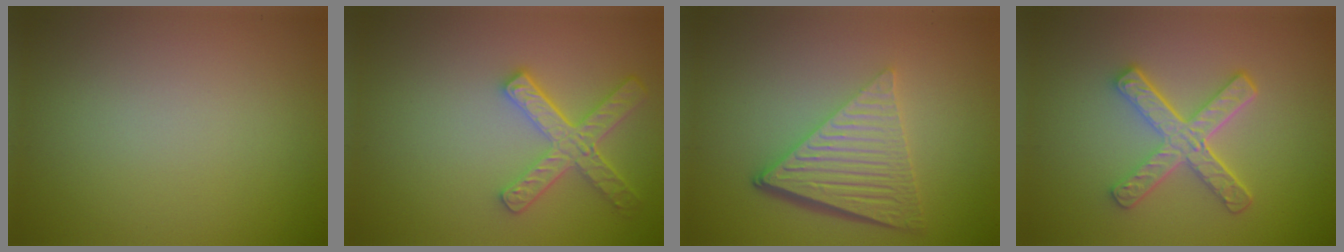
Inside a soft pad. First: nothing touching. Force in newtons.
{"total": 4.3, "press": 3.5, "slide": 2.5}
{"total": 6.5, "press": 4.4, "slide": 4.8}
{"total": 4.9, "press": 3.4, "slide": 3.4}